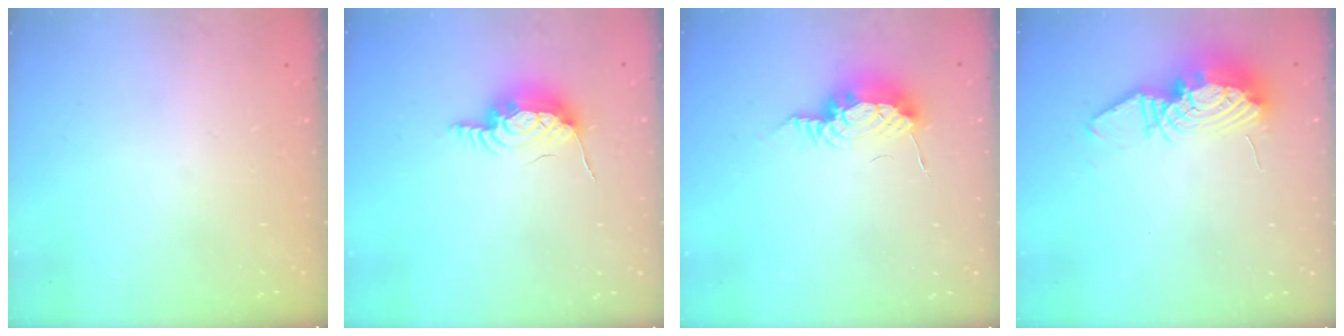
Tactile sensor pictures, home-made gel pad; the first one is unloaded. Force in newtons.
{"total": 9.9, "press": 9.9, "slide": 1.0}
{"total": 12.1, "press": 10.0, "slide": 6.8}
{"total": 13.4, "press": 13.4, "slide": 1.2}